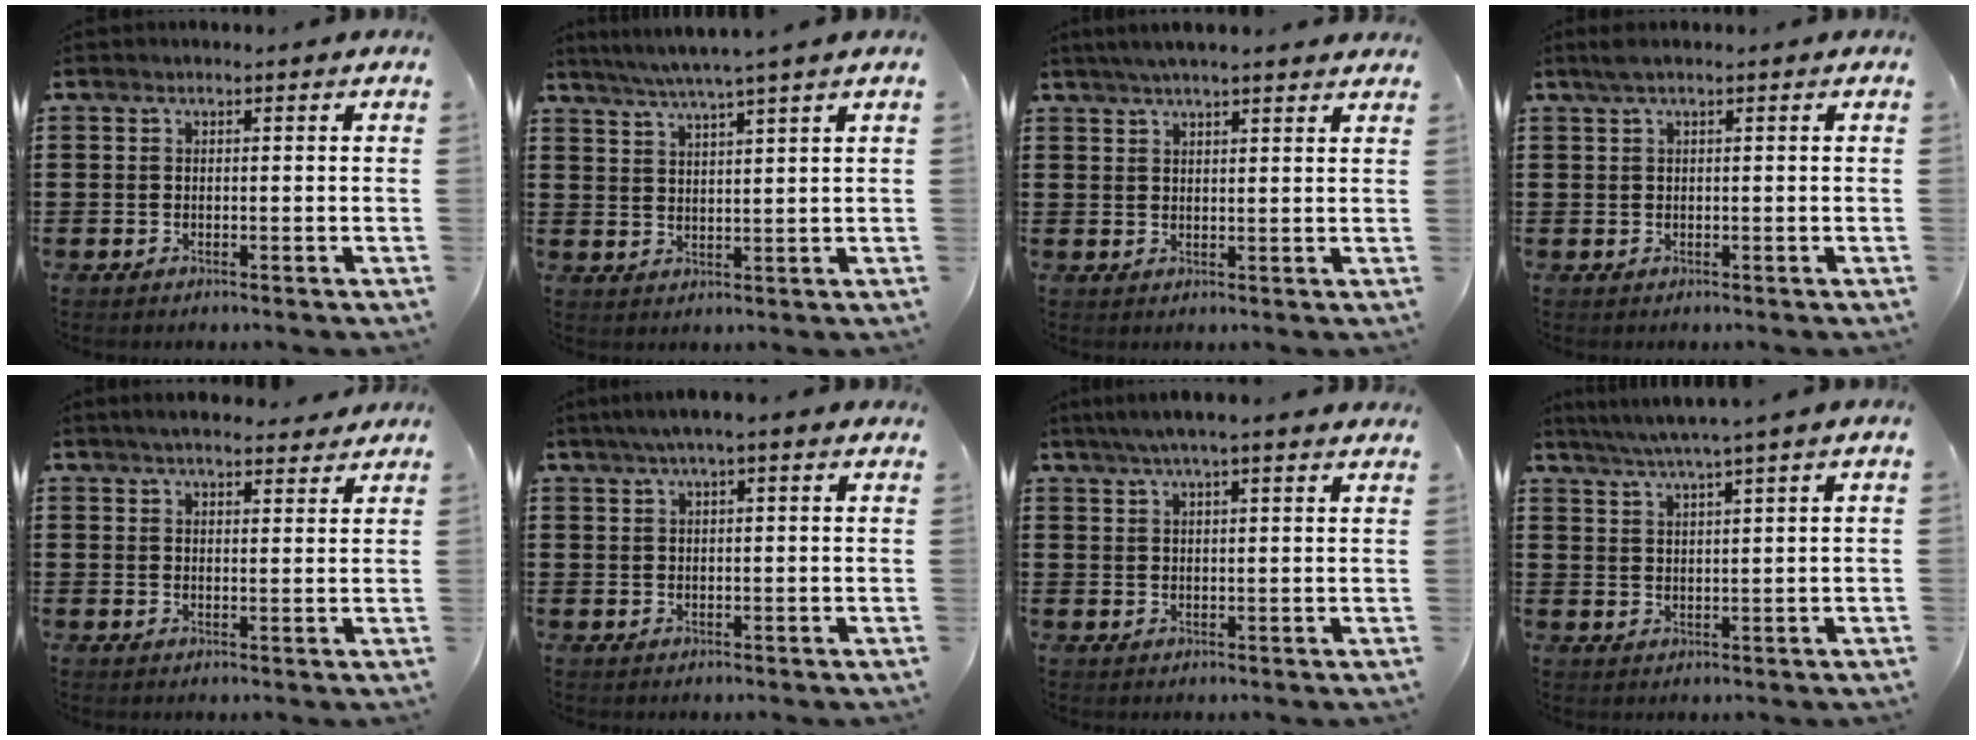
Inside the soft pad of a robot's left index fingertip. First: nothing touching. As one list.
[{"total": 4.3, "force": [3.6, -0.9, 2.1], "torque": [-0.050, -0.017, 0.062]}, {"total": 3.4, "force": [3.0, 0.0, 1.5], "torque": [-0.036, 0.000, 0.055]}, {"total": 1.2, "force": [0.5, 0.1, 1.1], "torque": [-0.022, 0.000, 0.008]}, {"total": 3.6, "force": [3.3, 0.6, 1.3], "torque": [-0.033, -0.003, 0.060]}, {"total": 2.7, "force": [1.7, 0.0, 2.2], "torque": [-0.044, 0.002, 0.030]}, {"total": 3.8, "force": [3.1, -0.2, 2.3], "torque": [-0.051, -0.003, 0.055]}, {"total": 3.7, "force": [3.0, -0.8, 2.0], "torque": [-0.046, -0.012, 0.051]}]